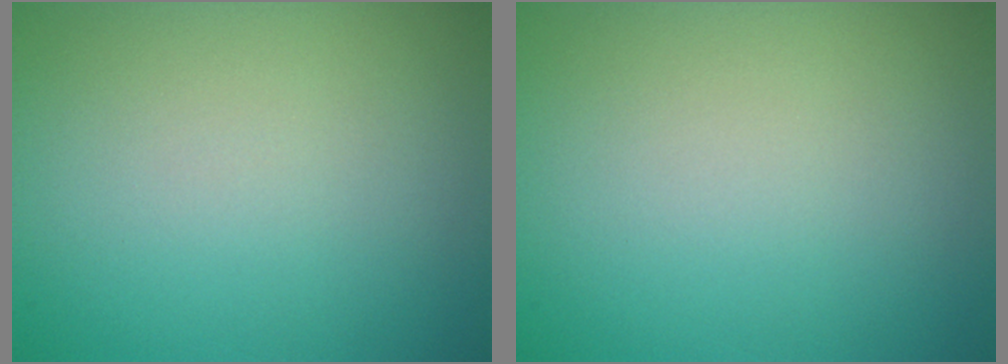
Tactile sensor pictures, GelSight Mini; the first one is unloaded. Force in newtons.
{"total": 0.0}